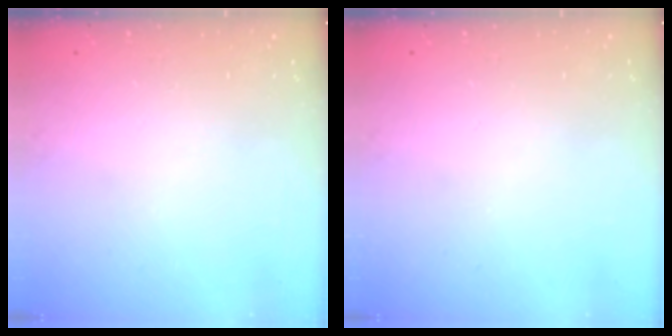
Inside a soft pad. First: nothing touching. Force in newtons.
{"total": 0.0}